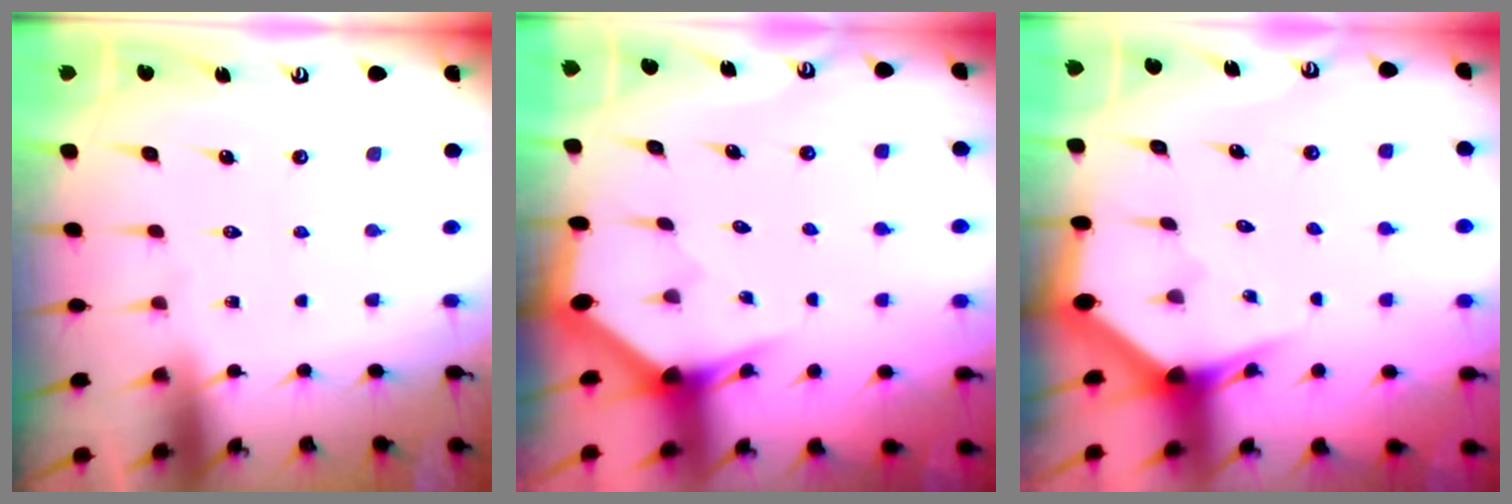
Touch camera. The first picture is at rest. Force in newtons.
{"total": 3.0, "press": 3.0, "slide": 0.1}
{"total": 3.0, "press": 3.0, "slide": 0.1}